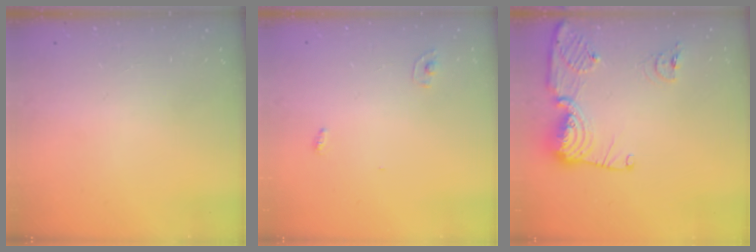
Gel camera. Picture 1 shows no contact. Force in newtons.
{"total": 2.8, "press": 2.8, "slide": 0.1}
{"total": 14.2, "press": 14.1, "slide": 1.6}